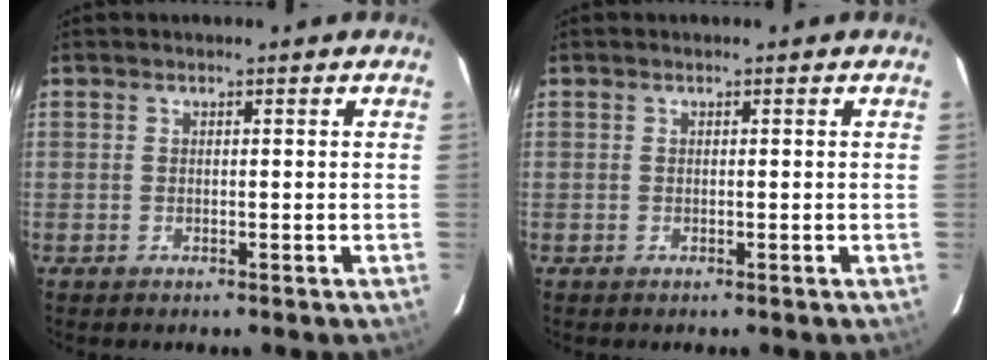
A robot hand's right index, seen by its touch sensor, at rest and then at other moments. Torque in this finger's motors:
{"motor_torque": [-0.03, -0.03, 0.04, 0.00]}